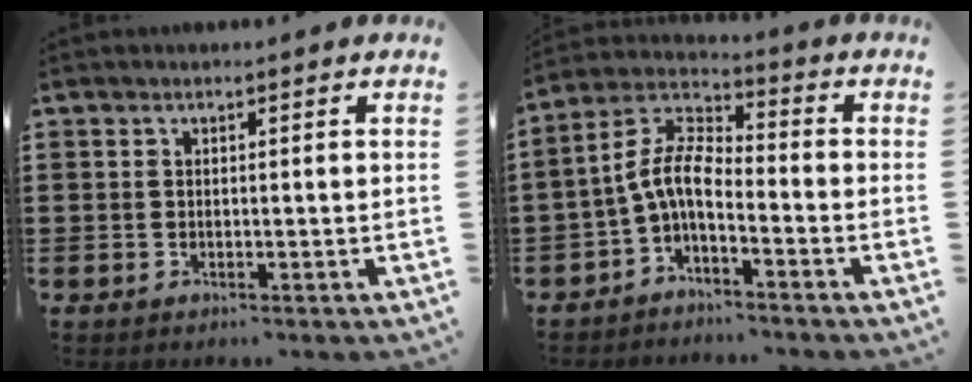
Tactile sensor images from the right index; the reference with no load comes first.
{"total": 6.5, "force": [-2.2, 2.5, 5.5], "torque": [-0.141, -0.019, -0.053]}